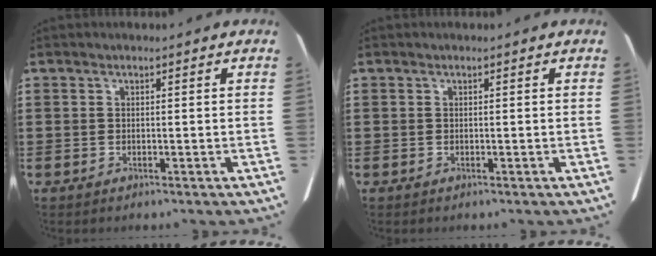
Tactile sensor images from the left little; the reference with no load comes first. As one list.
[{"total": 0.0}]